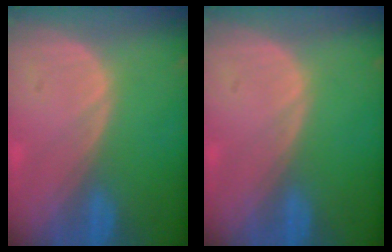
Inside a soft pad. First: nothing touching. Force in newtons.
{"total": 0.0}